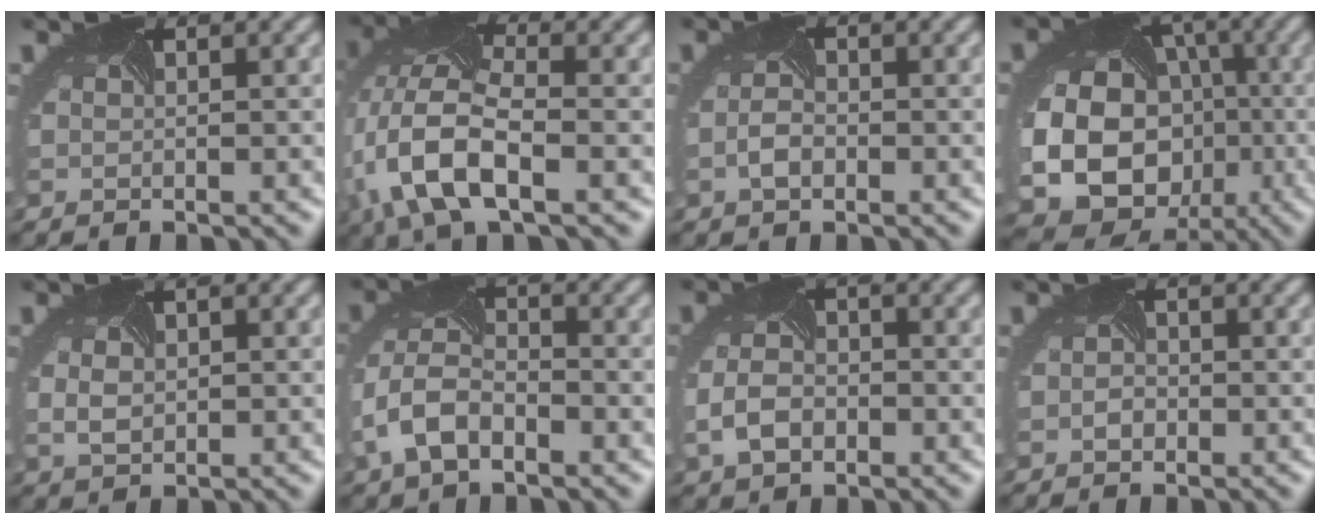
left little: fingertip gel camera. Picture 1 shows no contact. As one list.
[{"total": 9.2, "force": [-2.8, 4.3, 7.6], "torque": [-0.186, -0.004, -0.056]}, {"total": 1.3, "force": [-1.0, 0.5, 0.8], "torque": [-0.032, -0.006, -0.013]}, {"total": 18.4, "force": [-3.6, 16.0, 8.2], "torque": [-0.198, -0.042, -0.053]}, {"total": 1.8, "force": [-0.1, 1.3, 1.1], "torque": [-0.034, -0.006, 0.015]}, {"total": 5.5, "force": [-2.6, 3.0, 3.8], "torque": [-0.095, -0.003, -0.050]}, {"total": 3.1, "force": [-1.4, 2.0, 1.9], "torque": [-0.055, -0.012, -0.021]}, {"total": 0.7, "force": [-0.7, 0.2, -0.1], "torque": [-0.012, -0.006, -0.007]}]